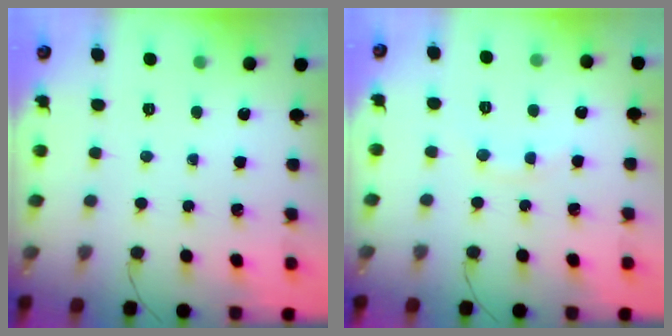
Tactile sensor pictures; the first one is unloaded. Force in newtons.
{"total": 4.8, "press": 4.7, "slide": 1.3}